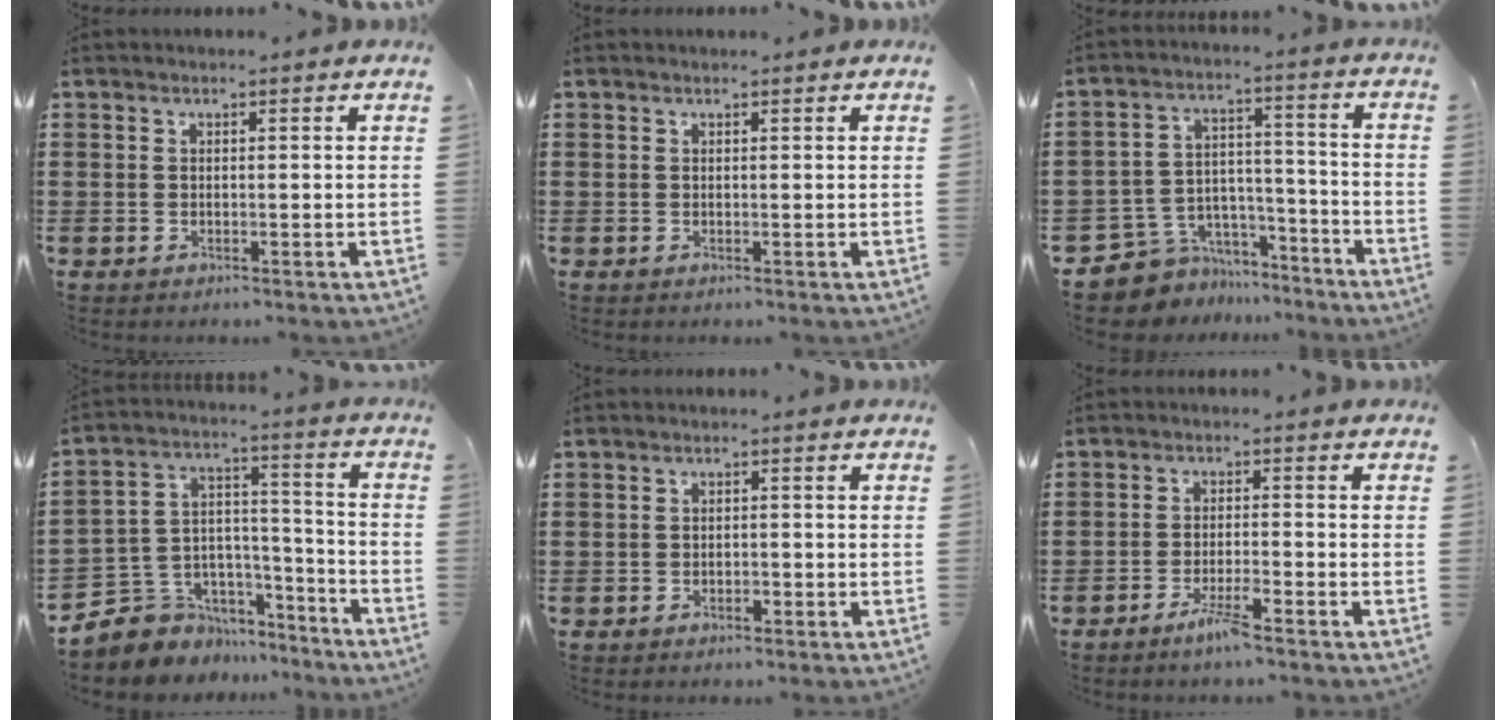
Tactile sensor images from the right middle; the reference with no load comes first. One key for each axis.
{"total": 0.0}
{"total": 6.8, "fx": -6.1, "fy": 2.9, "fz": -0.1, "tx": -0.014, "ty": 0.004, "tz": -0.123}
{"total": 6.9, "fx": -5.1, "fy": 4.7, "fz": -0.4, "tx": -0.022, "ty": 0.001, "tz": -0.098}
{"total": 1.3, "fx": -1.1, "fy": 0.7, "fz": 0.3, "tx": -0.009, "ty": 0.000, "tz": -0.025}
{"total": 3.8, "fx": -2.8, "fy": 0.2, "fz": 2.6, "tx": -0.048, "ty": -0.002, "tz": -0.049}